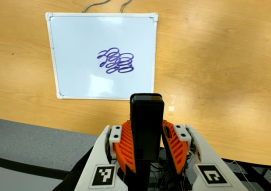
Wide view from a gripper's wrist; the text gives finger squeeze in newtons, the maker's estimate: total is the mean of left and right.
{"total": 4.2, "left": 2.6, "right": 5.7}